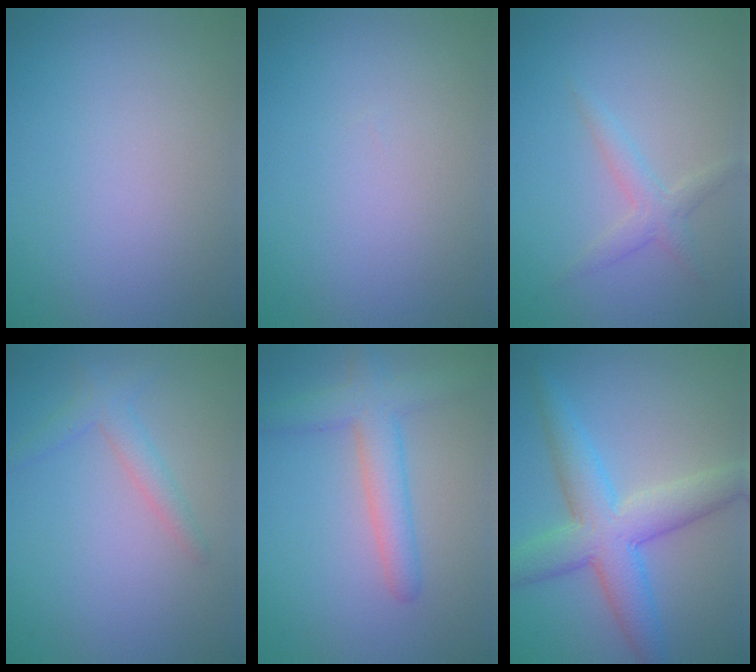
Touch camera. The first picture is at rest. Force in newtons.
{"total": 0.0}
{"total": 2.0, "press": 2.0, "slide": 0.0}
{"total": 2.0, "press": 2.0, "slide": 0.1}
{"total": 4.0, "press": 4.0, "slide": 0.3}
{"total": 6.6, "press": 6.6, "slide": 0.1}